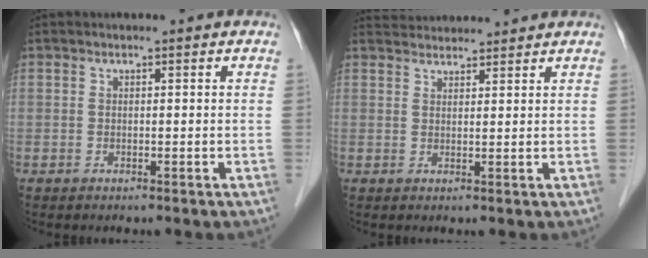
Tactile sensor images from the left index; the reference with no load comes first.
{"total": 5.4, "force": [5.4, 0.6, 0.6], "torque": [-0.014, 0.036, 0.082]}